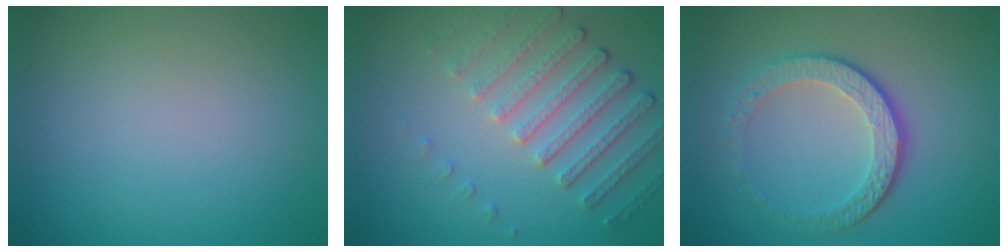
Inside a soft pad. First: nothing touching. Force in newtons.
{"total": 4.5, "press": 3.4, "slide": 2.9}
{"total": 4.4, "press": 3.2, "slide": 2.9}